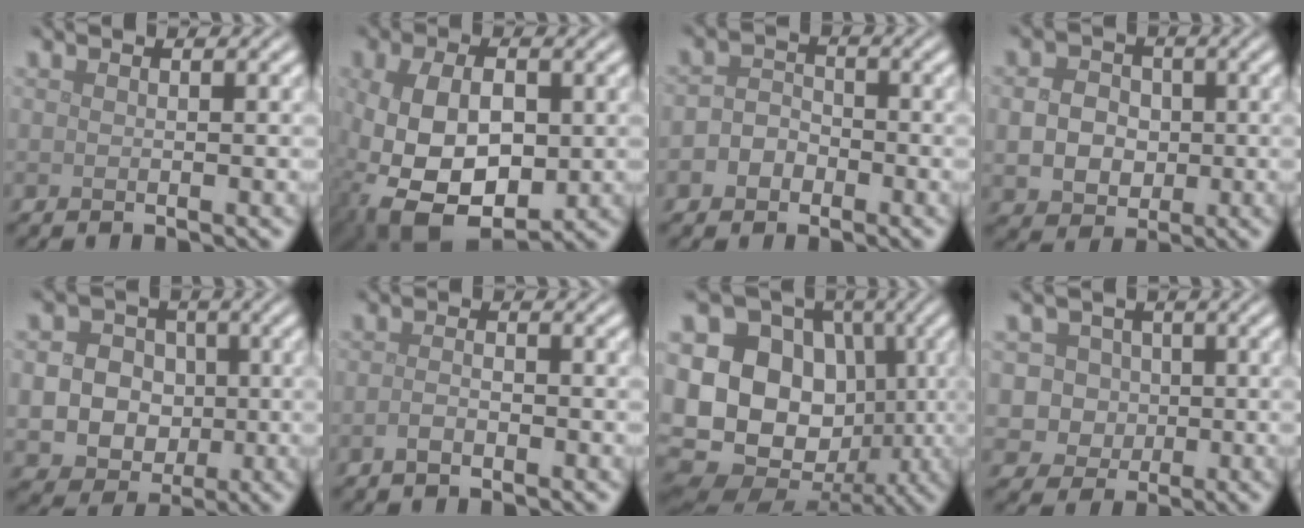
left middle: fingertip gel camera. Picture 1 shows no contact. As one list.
[{"total": 11.0, "force": [-1.7, 7.1, 8.1], "torque": [-0.186, -0.040, -0.009]}, {"total": 2.6, "force": [-1.0, 2.1, 1.1], "torque": [-0.004, 0.003, -0.026]}, {"total": 4.9, "force": [-0.2, 4.2, 2.5], "torque": [-0.041, 0.003, -0.014]}, {"total": 6.8, "force": [-0.5, 6.2, 2.7], "torque": [-0.042, 0.010, -0.030]}, {"total": 1.3, "force": [-0.8, 0.5, 0.9], "torque": [-0.021, 0.000, -0.018]}, {"total": 14.2, "force": [0.0, 11.7, 8.1], "torque": [-0.149, -0.001, -0.015]}, {"total": 4.2, "force": [0.7, 3.9, 1.4], "torque": [0.001, 0.015, 0.001]}]